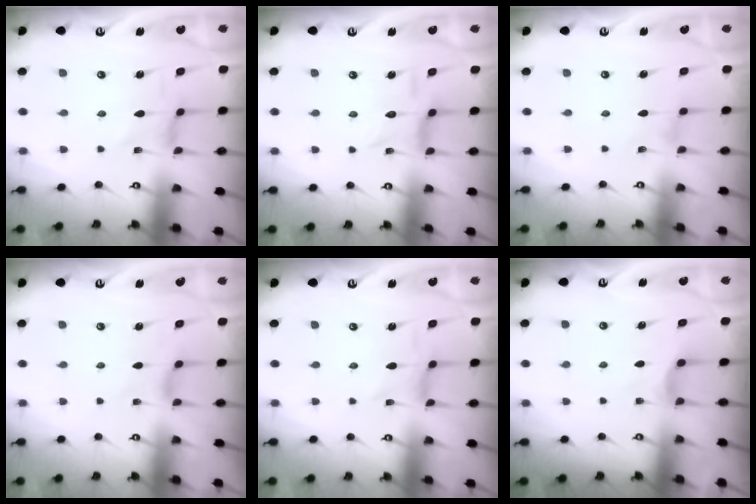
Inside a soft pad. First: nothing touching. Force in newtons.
{"total": 3.6, "press": 3.6, "slide": 0.2}
{"total": 0.0}
{"total": 2.3, "press": 2.2, "slide": 0.6}
{"total": 0.0}
{"total": 2.6, "press": 2.5, "slide": 0.4}